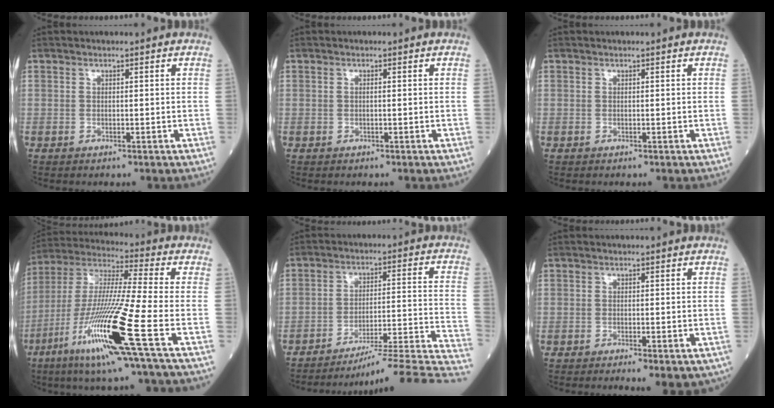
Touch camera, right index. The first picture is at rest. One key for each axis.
{"total": 0.5, "fx": 0.1, "fy": 0.1, "fz": 0.5, "tx": -0.013, "ty": 0.001, "tz": 0.000}
{"total": 0.0}
{"total": 19.0, "fx": -7.9, "fy": -0.8, "fz": 17.2, "tx": -0.372, "ty": -0.038, "tz": -0.158}
{"total": 20.7, "fx": -18.7, "fy": -1.7, "fz": 8.6, "tx": -0.052, "ty": 0.007, "tz": -0.252}
{"total": 4.0, "fx": -2.1, "fy": 1.1, "fz": 3.2, "tx": -0.039, "ty": -0.010, "tz": -0.025}